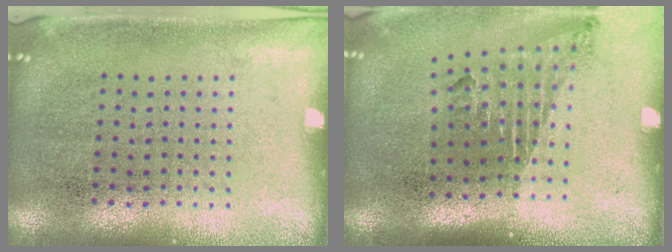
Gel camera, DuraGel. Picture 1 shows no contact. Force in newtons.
{"total": 1.7, "press": 1.1, "slide": 1.3}